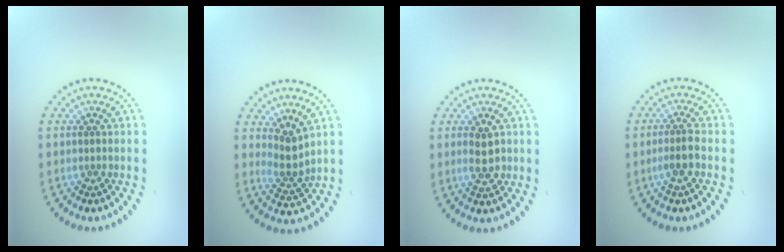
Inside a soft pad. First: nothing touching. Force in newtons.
{"total": 2.3, "press": 1.6, "slide": 1.6}
{"total": 2.0, "press": 2.0, "slide": 0.2}
{"total": 2.0, "press": 1.7, "slide": 1.0}